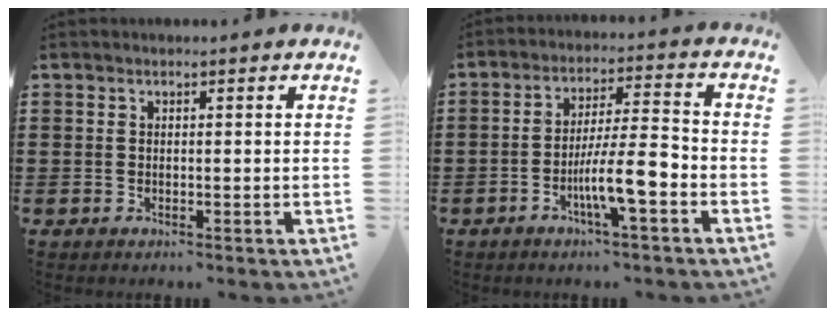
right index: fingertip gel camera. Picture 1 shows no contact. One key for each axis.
{"total": 8.9, "fx": -3.7, "fy": 1.5, "fz": 7.9, "tx": -0.143, "ty": 0.000, "tz": -0.068}